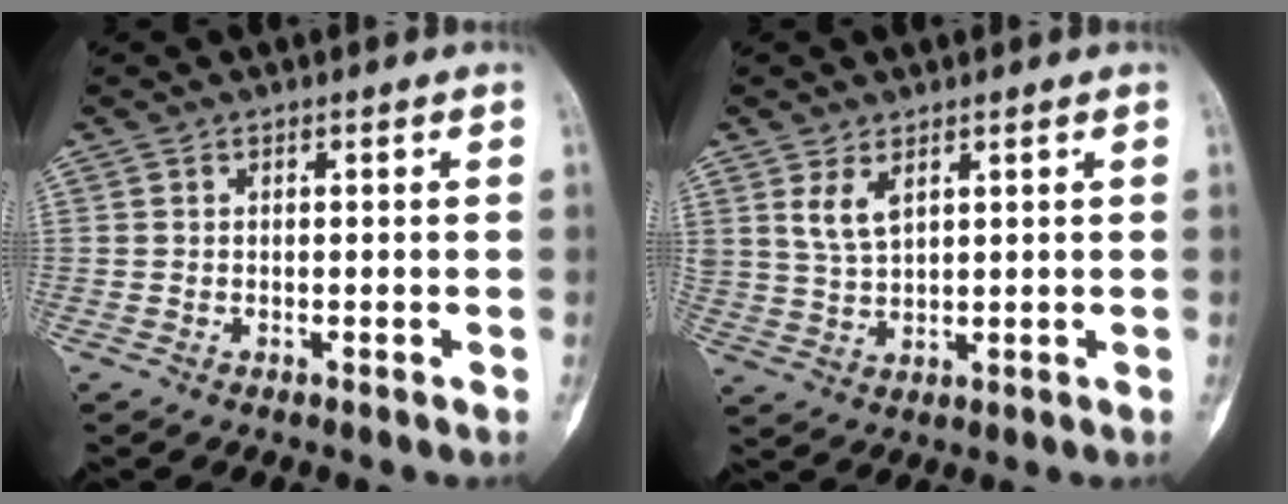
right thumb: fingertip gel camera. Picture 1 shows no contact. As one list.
[{"total": 4.5, "force": [2.4, 2.1, 3.2], "torque": [-0.062, -0.014, 0.056]}]